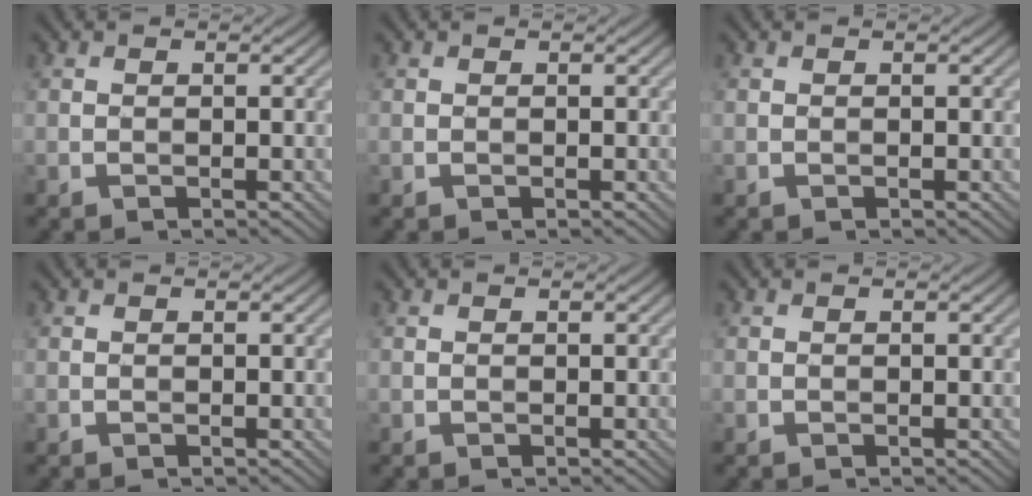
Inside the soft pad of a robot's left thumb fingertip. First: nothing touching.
{"total": 0.0}
{"total": 0.0}
{"total": 0.0}
{"total": 0.0}
{"total": 0.0}